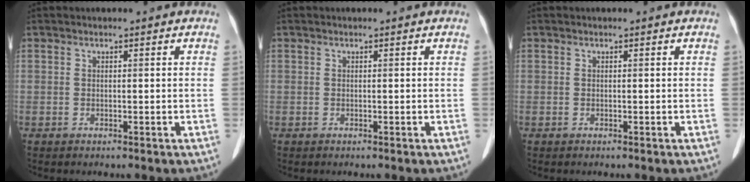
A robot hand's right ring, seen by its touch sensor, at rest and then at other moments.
{"total": 0.0}
{"total": 0.0}